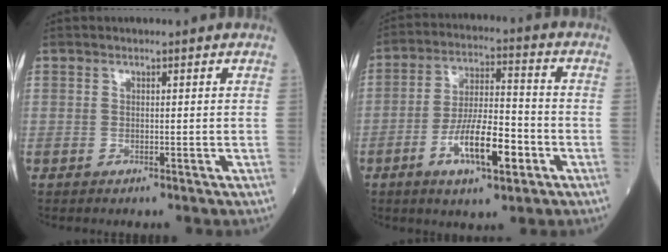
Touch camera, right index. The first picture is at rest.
{"total": 11.0, "force": [-4.4, 2.9, 9.6], "torque": [-0.179, 0.003, -0.075]}